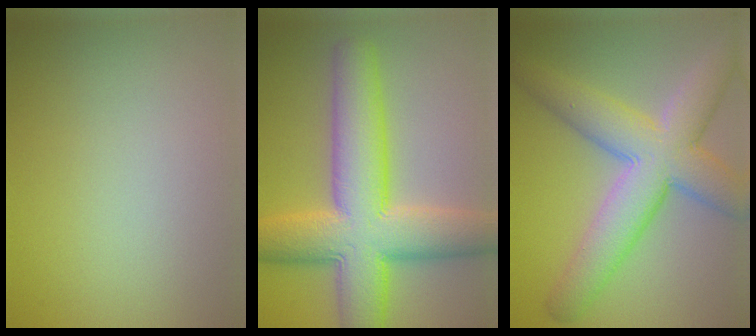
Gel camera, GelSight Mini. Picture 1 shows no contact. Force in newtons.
{"total": 10.5, "press": 10.5, "slide": 0.3}
{"total": 8.9, "press": 8.9, "slide": 0.3}